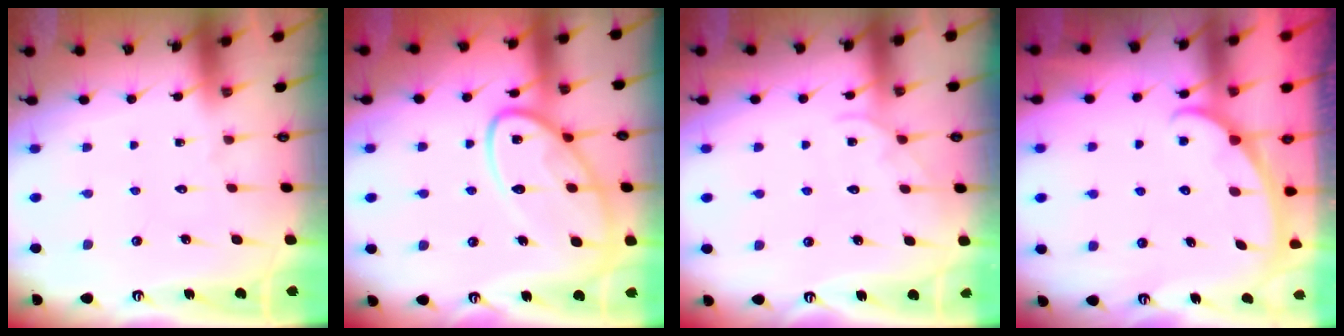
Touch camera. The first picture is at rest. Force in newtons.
{"total": 14.2, "press": 14.1, "slide": 1.4}
{"total": 3.6, "press": 3.6, "slide": 0.4}
{"total": 1.7, "press": 1.7, "slide": 0.2}